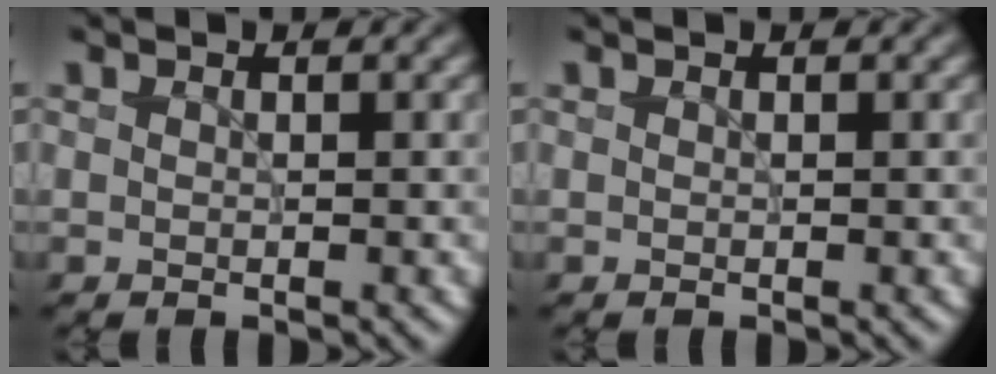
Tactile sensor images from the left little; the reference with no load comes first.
{"total": 0.0}